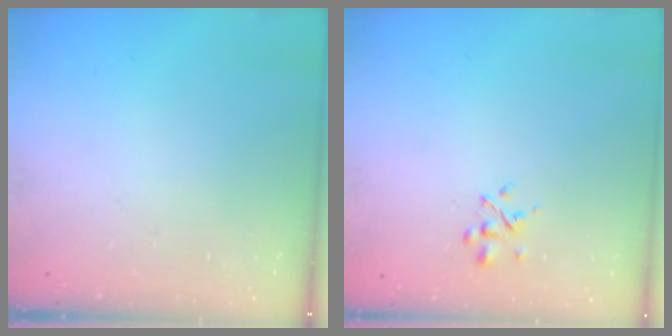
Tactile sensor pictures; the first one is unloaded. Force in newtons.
{"total": 2.5, "press": 2.4, "slide": 0.8}